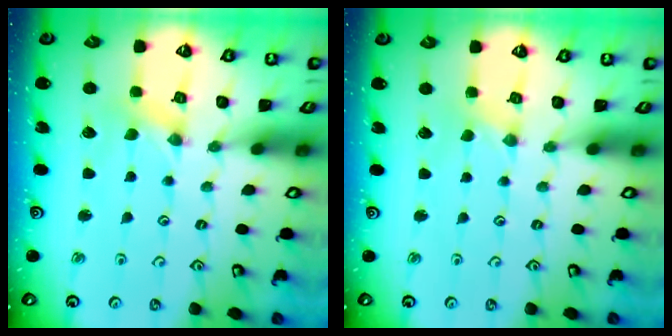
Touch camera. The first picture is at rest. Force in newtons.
{"total": 0.0}